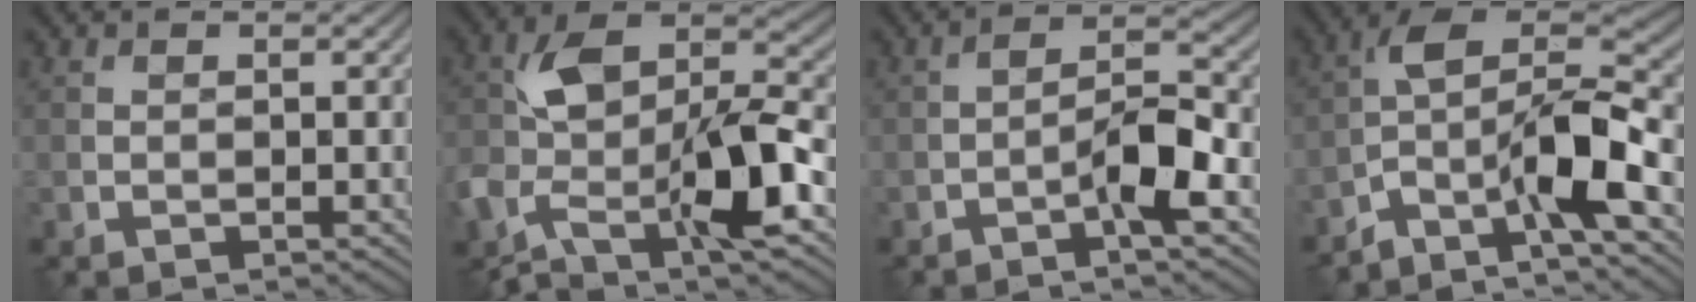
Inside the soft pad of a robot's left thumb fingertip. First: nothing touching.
{"total": 11.9, "force": [-4.8, 5.2, 9.6], "torque": [-0.186, -0.001, -0.098]}
{"total": 5.3, "force": [-2.6, 1.3, 4.4], "torque": [-0.078, 0.017, -0.055]}
{"total": 10.5, "force": [-5.6, 2.9, 8.4], "torque": [-0.141, 0.014, -0.111]}